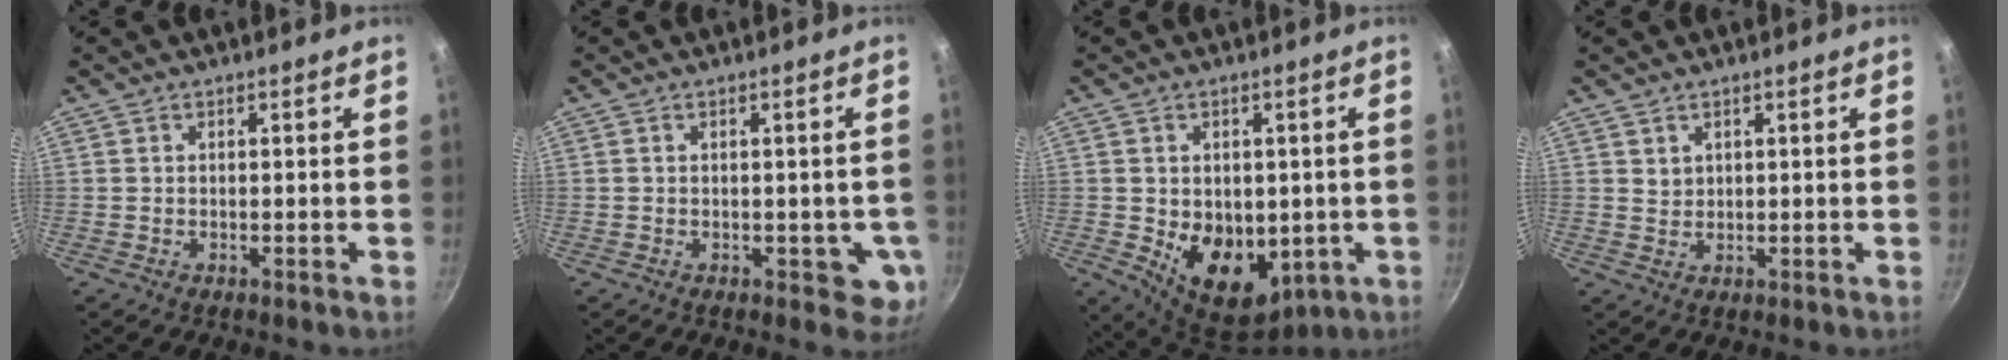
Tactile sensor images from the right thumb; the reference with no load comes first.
{"total": 4.3, "force": [-0.5, 2.7, 3.3], "torque": [-0.022, -0.005, -0.005]}
{"total": 14.7, "force": [-2.1, 10.5, 10.0], "torque": [-0.118, -0.020, -0.006]}
{"total": 1.6, "force": [1.0, 1.2, 0.4], "torque": [0.002, 0.000, 0.020]}